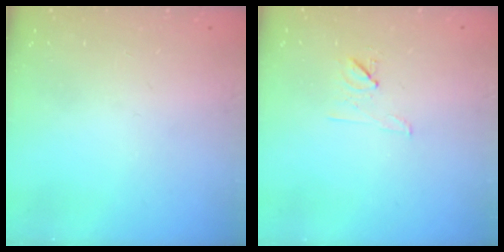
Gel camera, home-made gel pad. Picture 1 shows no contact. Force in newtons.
{"total": 6.7, "press": 6.6, "slide": 1.1}